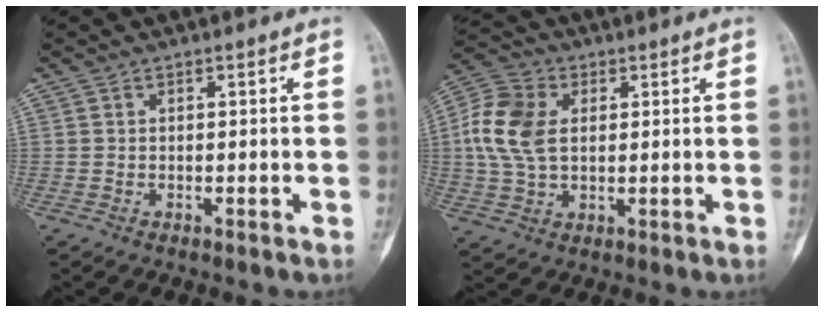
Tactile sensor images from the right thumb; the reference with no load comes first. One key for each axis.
{"total": 11.2, "fx": 1.7, "fy": 7.5, "fz": 8.2, "tx": -0.169, "ty": 0.013, "tz": 0.028}